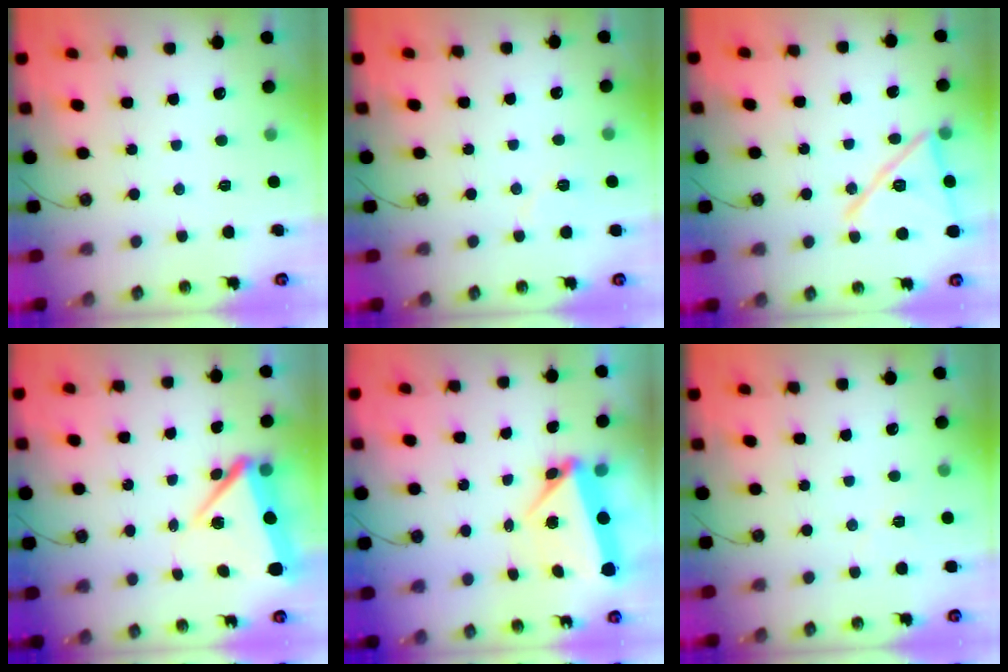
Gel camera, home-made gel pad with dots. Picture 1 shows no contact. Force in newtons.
{"total": 6.8, "press": 4.3, "slide": 5.2}
{"total": 17.8, "press": 16.7, "slide": 6.1}
{"total": 6.7, "press": 6.6, "slide": 1.3}
{"total": 7.7, "press": 4.8, "slide": 6.1}
{"total": 2.9, "press": 2.7, "slide": 0.9}